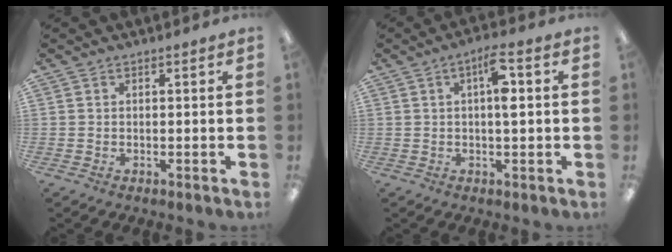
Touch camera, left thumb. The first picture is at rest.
{"total": 6.3, "force": [1.2, 2.1, 5.8], "torque": [-0.087, 0.005, 0.014]}